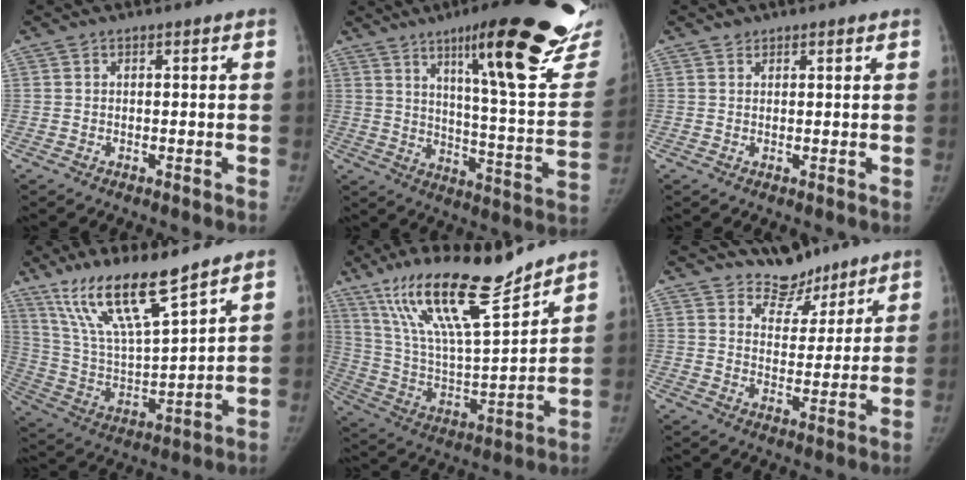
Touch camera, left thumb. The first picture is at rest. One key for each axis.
{"total": 29.0, "fx": 19.2, "fy": 5.2, "fz": 21.1, "tx": -0.254, "ty": -0.099, "tz": 0.265}
{"total": 1.2, "fx": 0.9, "fy": 0.7, "fz": 0.0, "tx": 0.012, "ty": -0.006, "tz": 0.011}
{"total": 16.5, "fx": 12.0, "fy": 3.0, "fz": 10.9, "tx": -0.189, "ty": -0.063, "tz": 0.241}
{"total": 20.9, "fx": 15.5, "fy": 3.9, "fz": 13.5, "tx": -0.219, "ty": -0.075, "tz": 0.290}
{"total": 7.5, "fx": 6.6, "fy": 3.7, "fz": 0.4, "tx": 0.031, "ty": -0.057, "tz": 0.114}